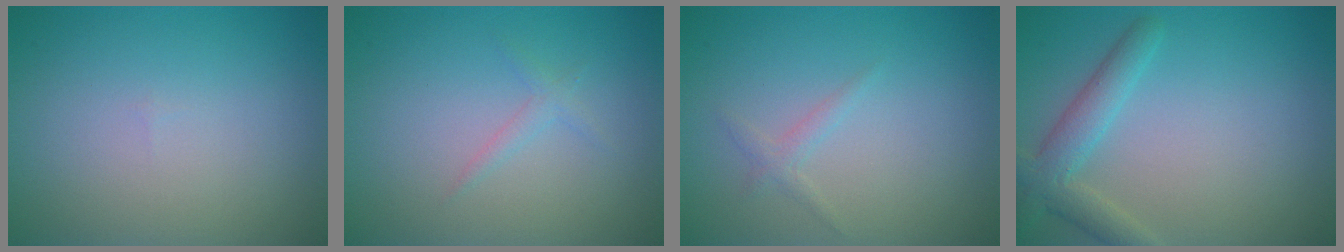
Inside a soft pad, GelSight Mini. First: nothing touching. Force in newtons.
{"total": 1.0, "press": 1.0, "slide": 0.0}
{"total": 1.0, "press": 1.0, "slide": 0.0}
{"total": 3.4, "press": 3.4, "slide": 0.2}